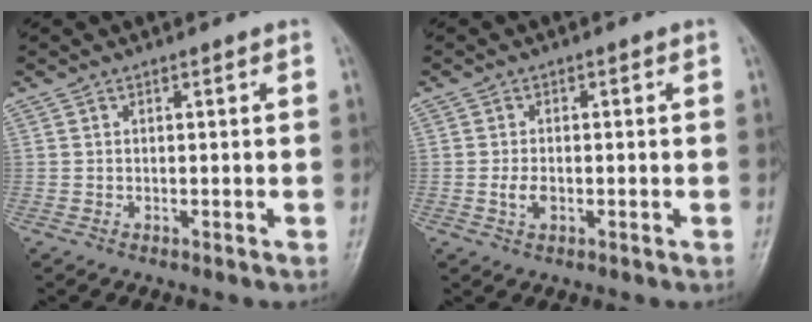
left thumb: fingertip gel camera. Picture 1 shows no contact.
{"total": 2.4, "force": [-0.6, 1.5, 1.8], "torque": [-0.034, 0.002, -0.012]}